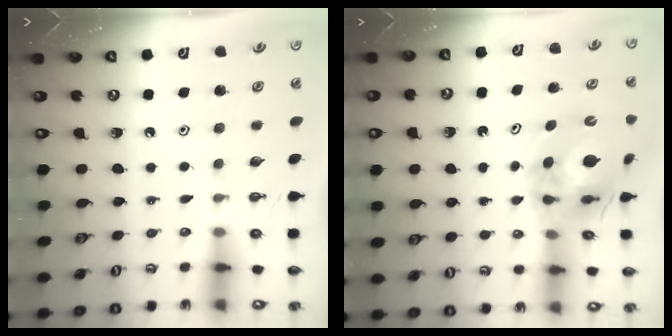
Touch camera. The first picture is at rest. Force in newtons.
{"total": 12.0, "press": 11.9, "slide": 1.4}